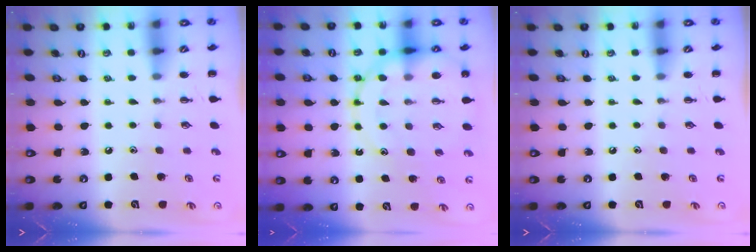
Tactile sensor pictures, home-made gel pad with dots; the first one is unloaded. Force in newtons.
{"total": 18.6, "press": 18.2, "slide": 4.0}
{"total": 0.0}